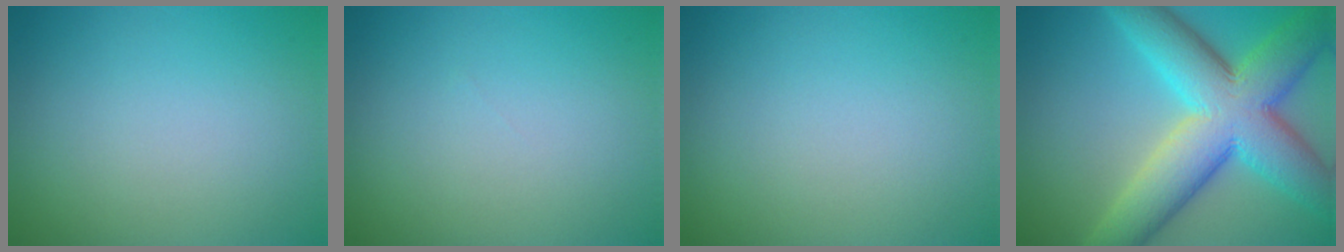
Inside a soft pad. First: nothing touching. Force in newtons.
{"total": 0.0}
{"total": 0.0}
{"total": 12.0, "press": 12.0, "slide": 0.2}